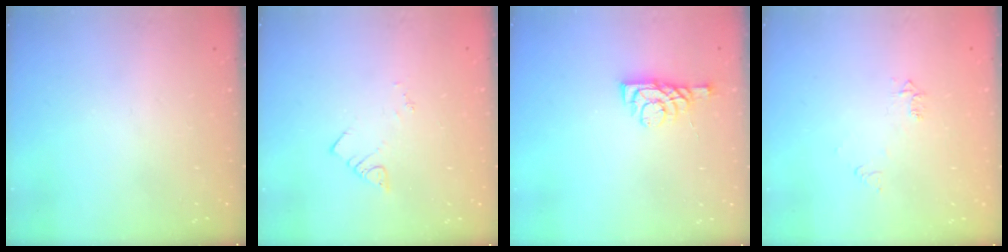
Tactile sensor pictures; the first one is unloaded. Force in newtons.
{"total": 2.1, "press": 2.0, "slide": 0.4}
{"total": 5.1, "press": 5.1, "slide": 0.6}
{"total": 4.7, "press": 4.6, "slide": 0.6}